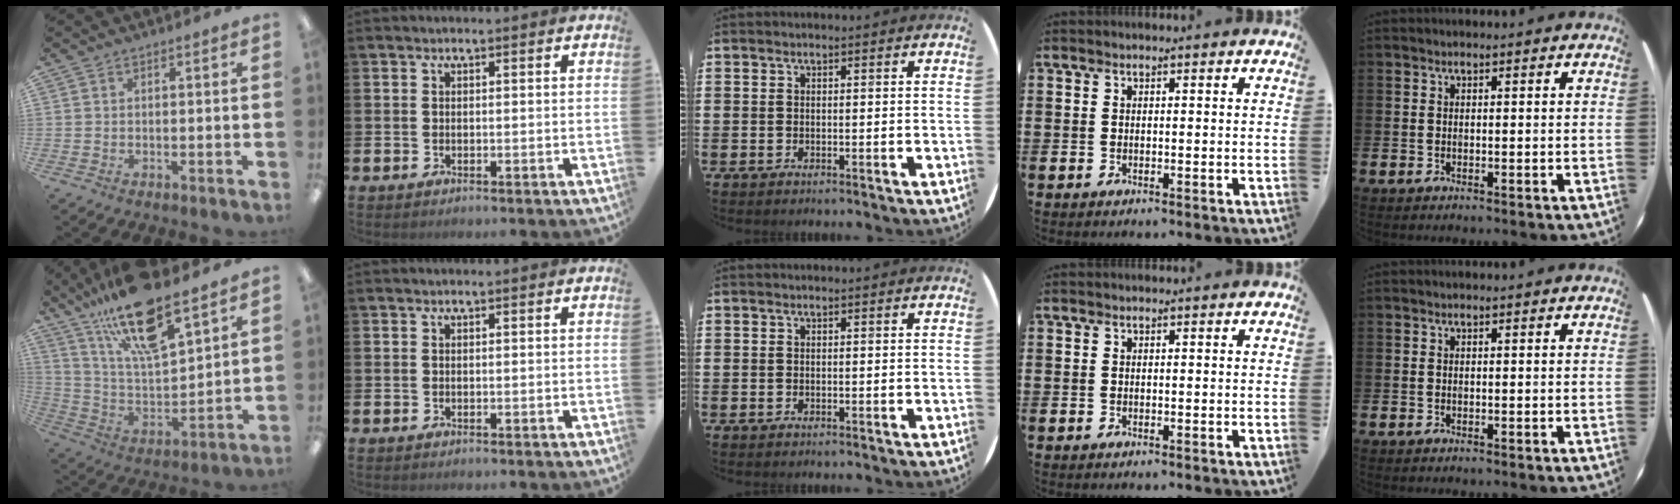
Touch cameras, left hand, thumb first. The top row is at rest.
{"thumb": {"total": 19.6, "force": [14.3, 5.6, 12.3], "torque": [-0.225, -0.081, 0.245]}}